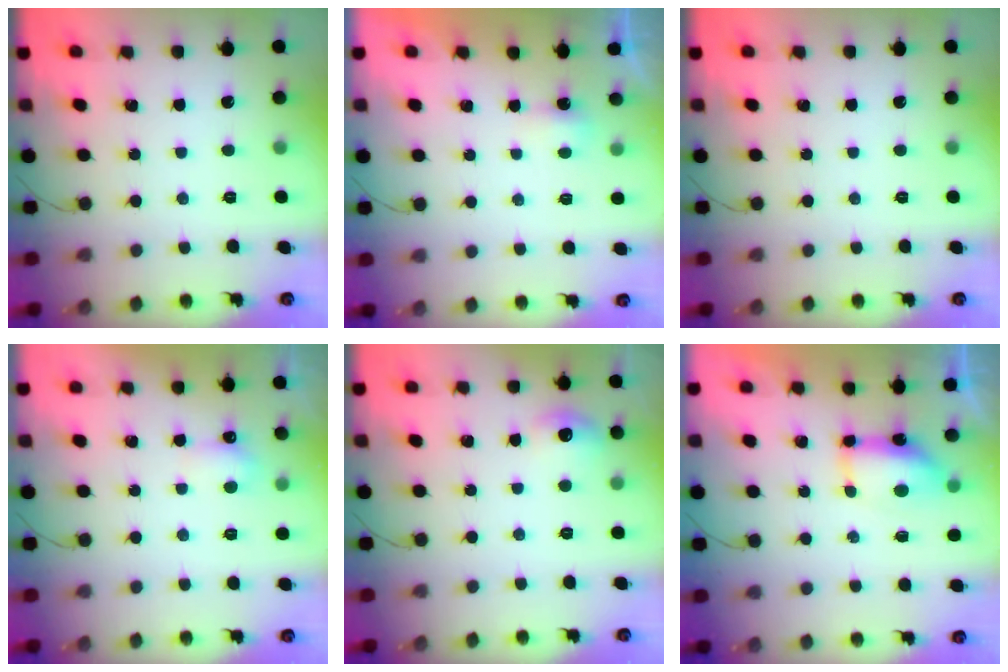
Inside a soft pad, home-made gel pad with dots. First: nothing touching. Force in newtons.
{"total": 2.3, "press": 2.1, "slide": 0.8}
{"total": 0.0}
{"total": 3.7, "press": 3.6, "slide": 1.1}
{"total": 6.3, "press": 6.2, "slide": 1.2}
{"total": 7.3, "press": 7.3, "slide": 0.6}